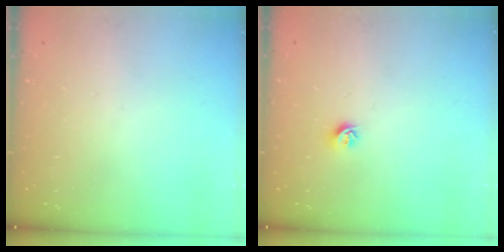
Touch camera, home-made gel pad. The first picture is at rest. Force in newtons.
{"total": 6.0, "press": 5.9, "slide": 0.7}